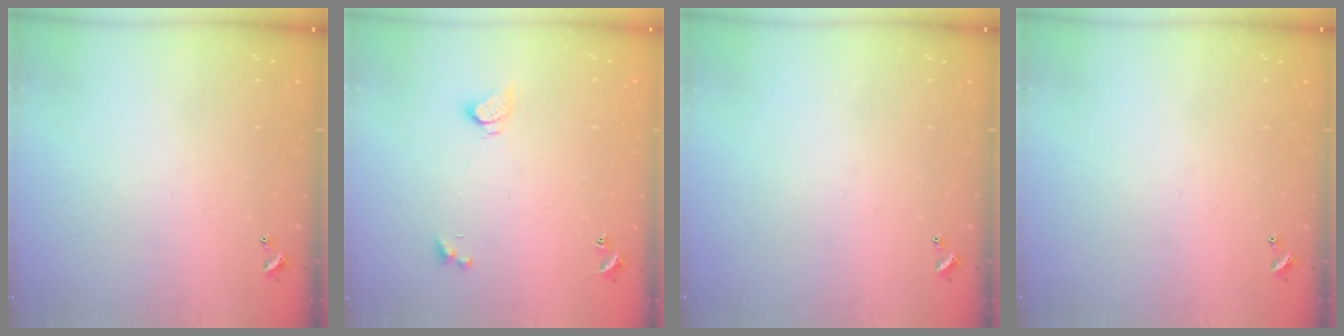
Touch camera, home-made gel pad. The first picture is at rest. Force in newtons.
{"total": 2.9, "press": 2.9, "slide": 0.5}
{"total": 0.0}
{"total": 0.0}